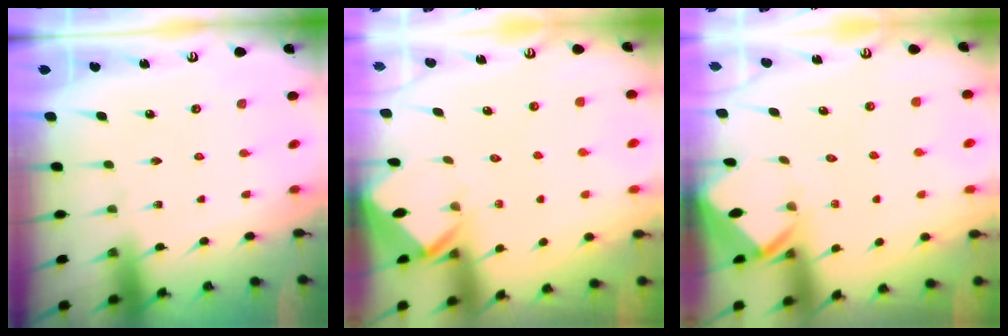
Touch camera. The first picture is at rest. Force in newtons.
{"total": 2.6, "press": 2.6, "slide": 0.1}
{"total": 2.5, "press": 2.5, "slide": 0.1}